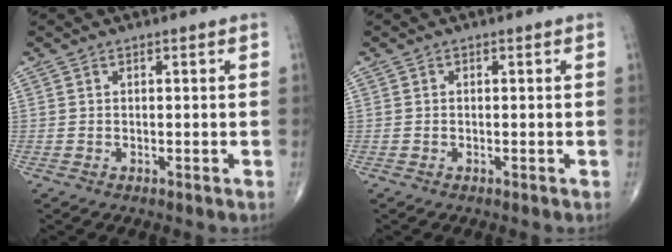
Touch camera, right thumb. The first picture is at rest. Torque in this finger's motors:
{"motor_torque": [0.00, 0.00, 0.00, 0.00, 0.00]}